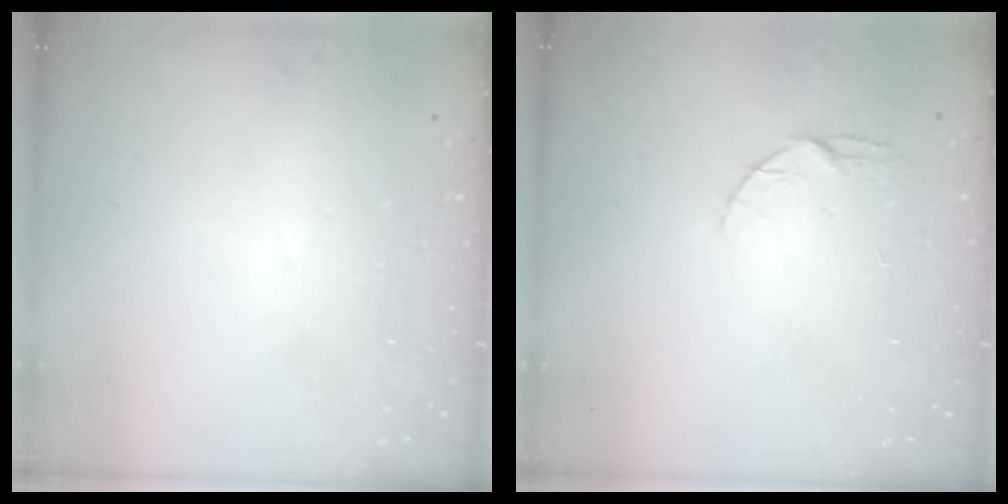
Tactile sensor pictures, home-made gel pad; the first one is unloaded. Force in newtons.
{"total": 4.0, "press": 3.9, "slide": 0.4}